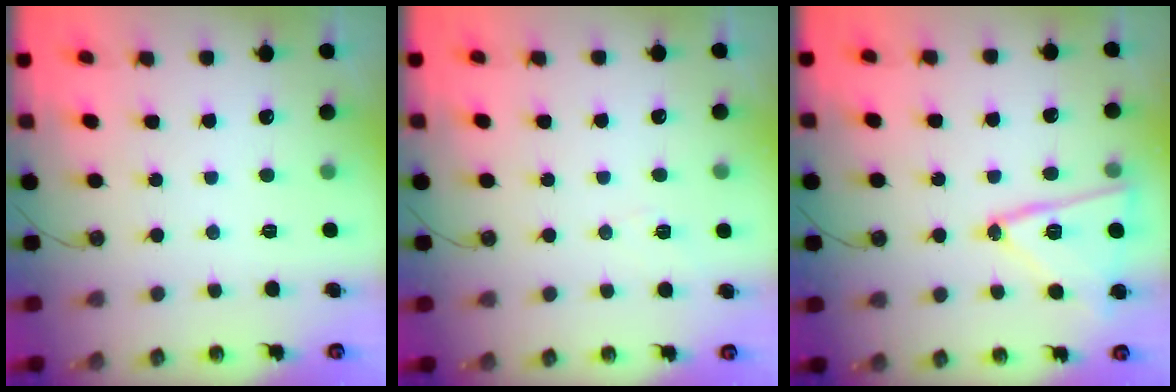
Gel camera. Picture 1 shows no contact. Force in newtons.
{"total": 3.0, "press": 2.5, "slide": 1.6}
{"total": 15.2, "press": 15.2, "slide": 0.7}